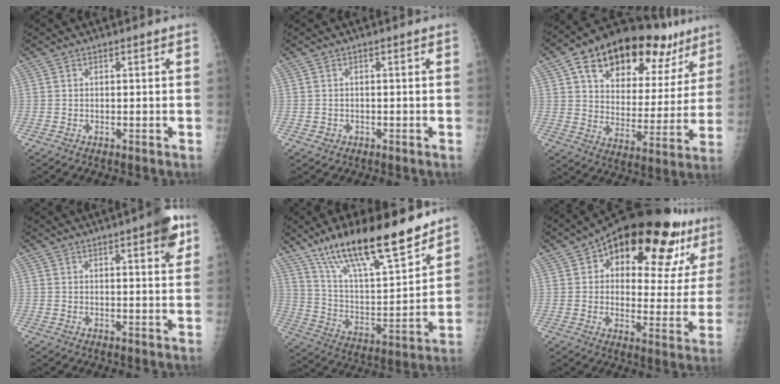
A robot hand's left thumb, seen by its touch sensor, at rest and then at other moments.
{"total": 1.2, "force": [-0.5, 1.1, 0.2], "torque": [0.002, 0.005, -0.006]}
{"total": 26.4, "force": [15.2, 14.1, 16.3], "torque": [-0.207, -0.008, 0.233]}
{"total": 6.5, "force": [3.4, 1.5, 5.3], "torque": [-0.058, -0.010, 0.038]}
{"total": 23.2, "force": [16.7, 5.9, 15.0], "torque": [-0.227, -0.072, 0.291]}
{"total": 24.9, "force": [13.9, 10.7, 17.7], "torque": [-0.203, -0.017, 0.196]}